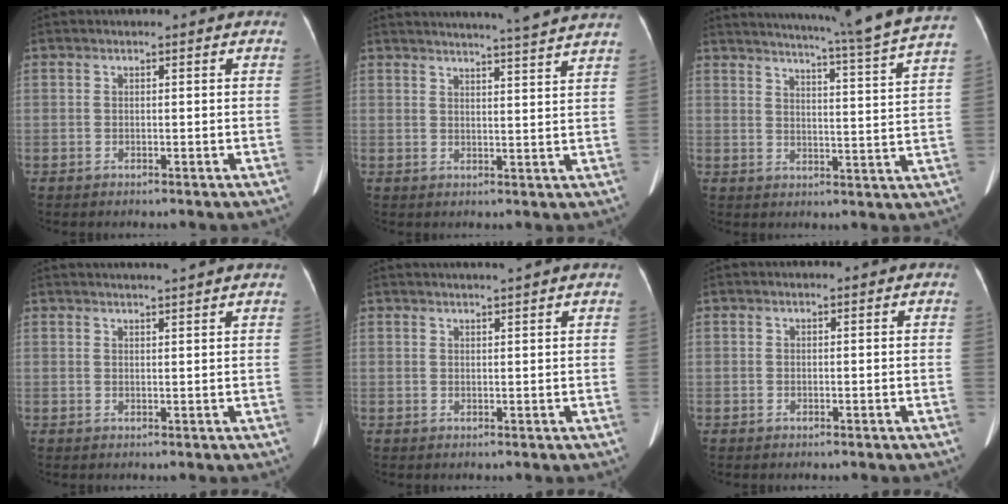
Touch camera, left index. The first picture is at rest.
{"total": 12.7, "force": [11.7, -1.5, 4.6], "torque": [-0.072, -0.019, 0.135]}
{"total": 20.7, "force": [18.3, -2.4, 9.3], "torque": [-0.153, -0.059, 0.226]}
{"total": 5.6, "force": [5.1, -0.4, 2.3], "torque": [-0.031, 0.021, 0.061]}
{"total": 4.1, "force": [3.6, -0.5, 1.8], "torque": [-0.023, 0.018, 0.046]}
{"total": 0.0}